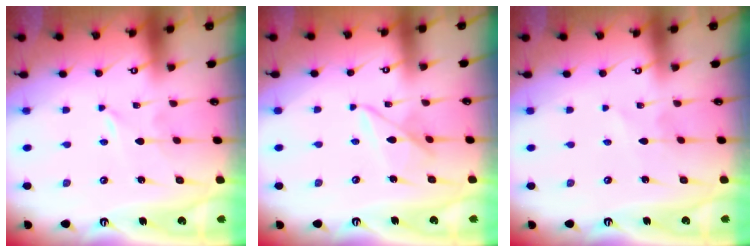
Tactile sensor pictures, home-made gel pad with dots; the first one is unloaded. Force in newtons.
{"total": 6.9, "press": 6.9, "slide": 0.5}
{"total": 2.4, "press": 2.4, "slide": 0.3}